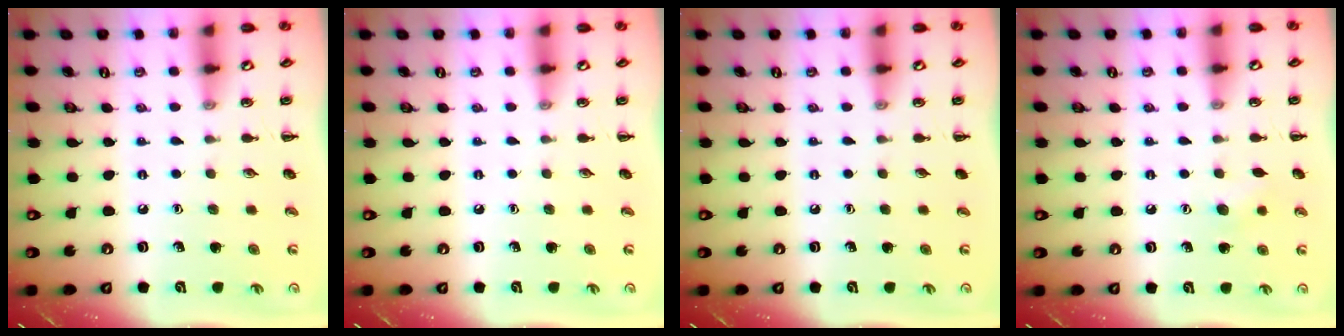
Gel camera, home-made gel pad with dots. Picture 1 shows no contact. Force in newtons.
{"total": 0.0}
{"total": 0.0}
{"total": 5.7, "press": 5.6, "slide": 1.4}